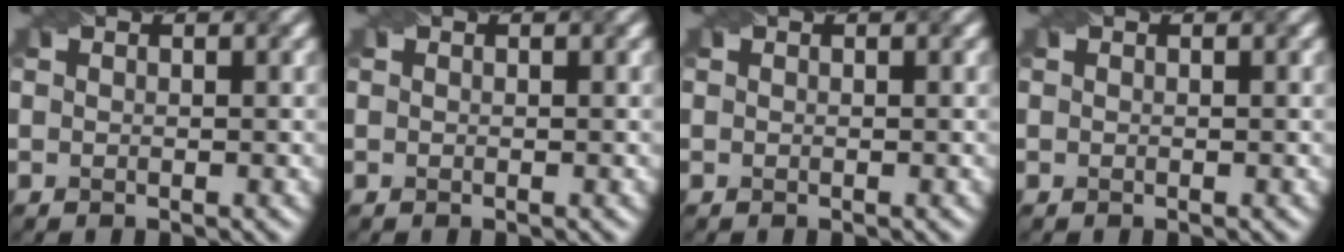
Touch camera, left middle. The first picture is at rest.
{"total": 0.0}
{"total": 0.0}
{"total": 0.0}